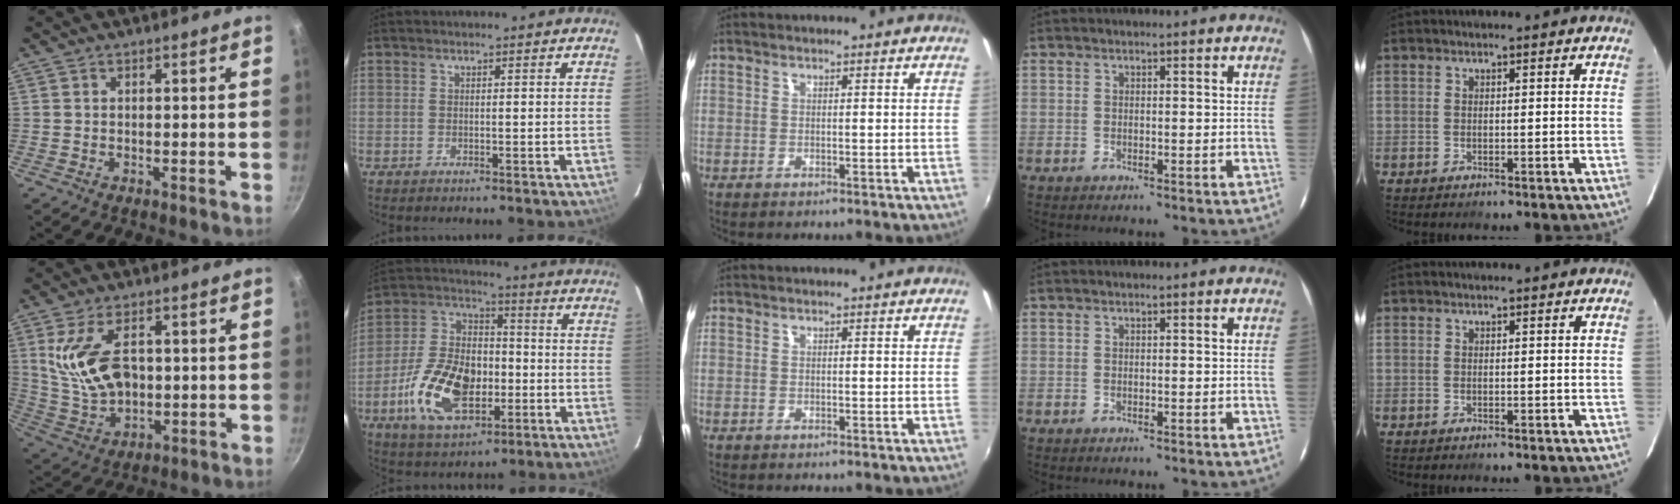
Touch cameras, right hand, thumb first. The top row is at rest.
{"thumb": {"total": 13.6, "force": [2.1, 8.1, 10.8], "torque": [-0.187, -0.011, 0.056]}, "index": {"total": 17.9, "force": [-5.8, 10.7, 13.1], "torque": [-0.279, 0.010, -0.094]}}